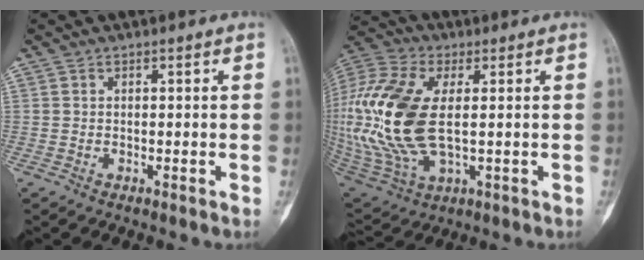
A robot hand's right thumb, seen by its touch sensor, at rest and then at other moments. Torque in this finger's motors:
{"motor_torque": [2.62, 1.84, 1.24, -1.53, 0.36]}